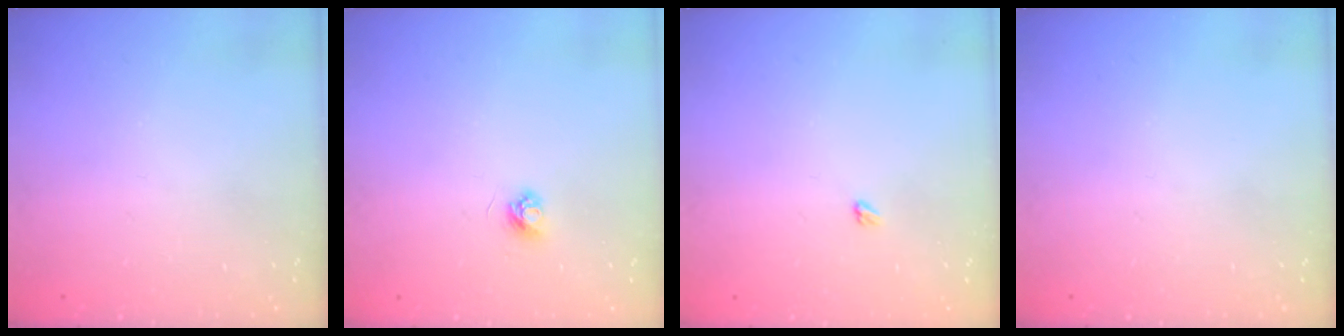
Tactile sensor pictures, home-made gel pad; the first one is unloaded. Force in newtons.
{"total": 3.4, "press": 3.4, "slide": 0.4}
{"total": 2.4, "press": 2.4, "slide": 0.4}
{"total": 0.0}